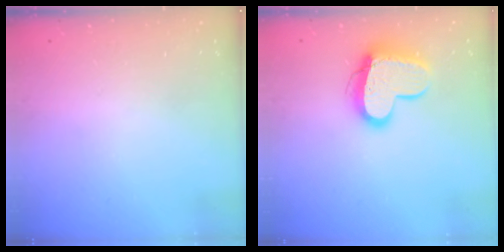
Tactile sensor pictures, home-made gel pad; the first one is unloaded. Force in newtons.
{"total": 14.7, "press": 14.7, "slide": 1.3}